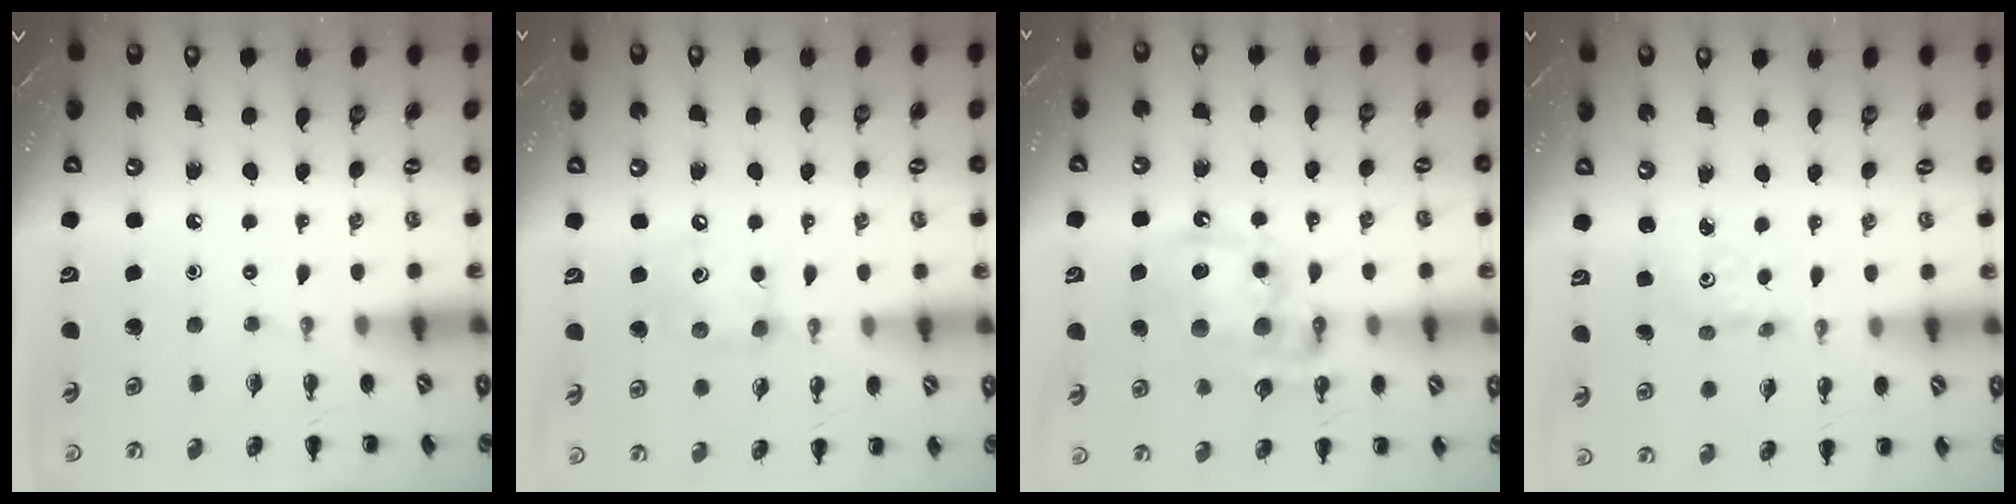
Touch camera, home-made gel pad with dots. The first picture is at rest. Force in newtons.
{"total": 7.1, "press": 7.1, "slide": 0.7}
{"total": 14.6, "press": 14.1, "slide": 3.6}
{"total": 2.0, "press": 1.9, "slide": 0.7}